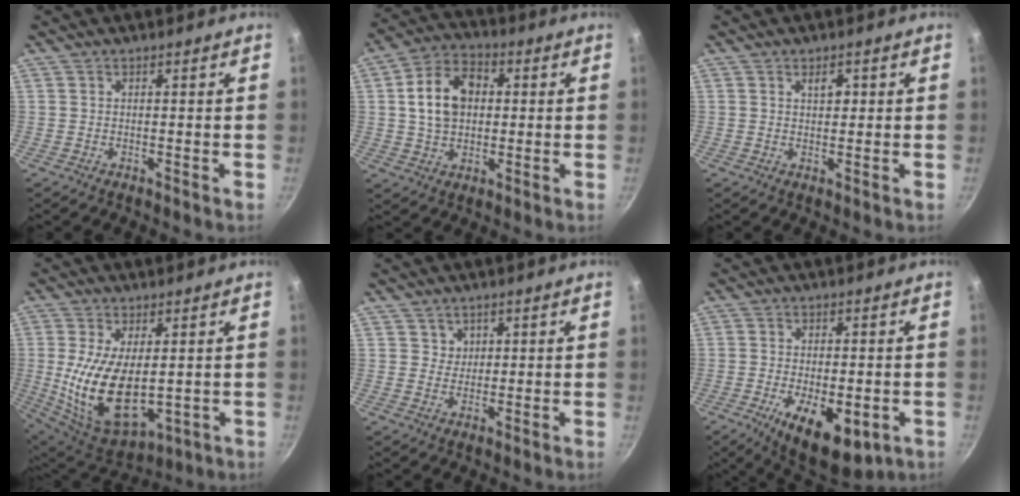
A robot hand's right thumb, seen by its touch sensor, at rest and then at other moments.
{"total": 12.2, "force": [1.7, 8.8, 8.3], "torque": [-0.121, 0.020, 0.021]}
{"total": 2.5, "force": [0.8, 1.5, 1.8], "torque": [-0.016, -0.005, 0.011]}
{"total": 16.6, "force": [0.0, 8.9, 14.1], "torque": [-0.258, -0.019, 0.020]}
{"total": 2.6, "force": [1.1, 2.3, 0.1], "torque": [0.021, -0.001, 0.015]}
{"total": 12.9, "force": [-4.7, 6.0, 10.5], "torque": [-0.148, 0.004, -0.059]}